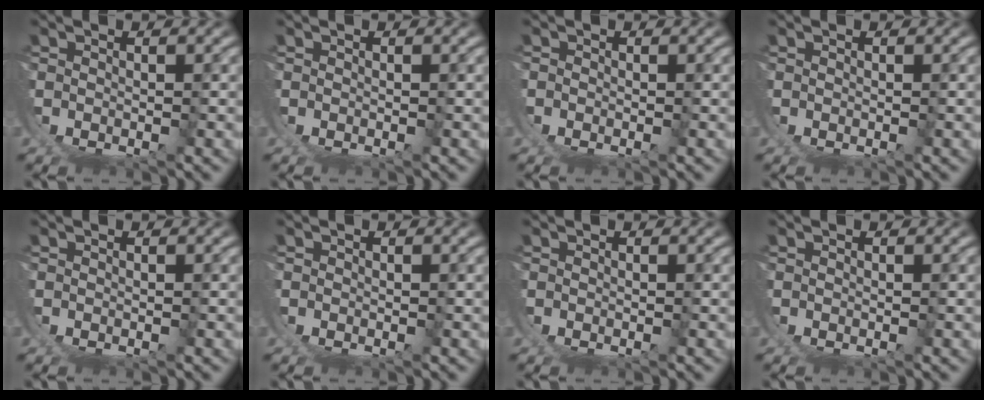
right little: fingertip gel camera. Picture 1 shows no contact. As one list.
[{"total": 0.0}, {"total": 0.7, "force": [-0.5, 0.3, -0.2], "torque": [0.006, -0.002, -0.013]}, {"total": 0.0}, {"total": 0.0}, {"total": 0.0}, {"total": 0.0}, {"total": 0.0}]